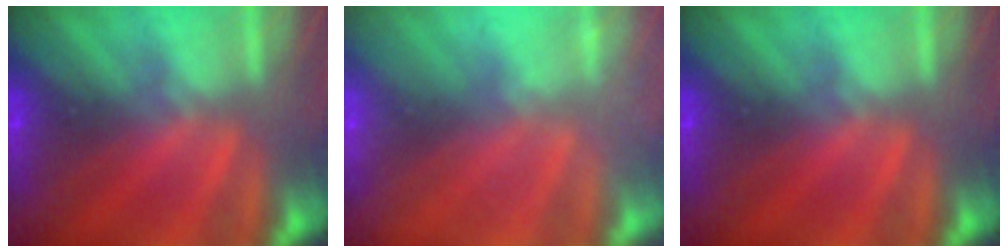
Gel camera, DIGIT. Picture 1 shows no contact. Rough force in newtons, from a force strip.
{"total": 2.5}
{"total": 0.0}